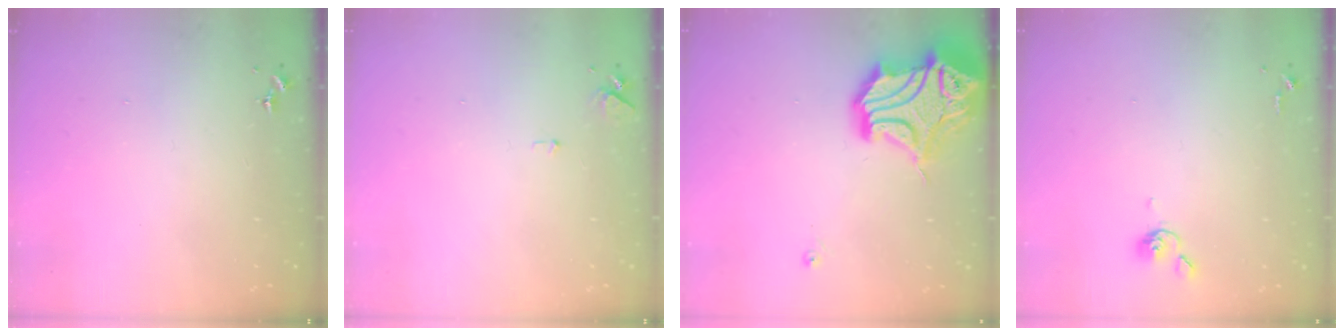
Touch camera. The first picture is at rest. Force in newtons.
{"total": 5.6, "press": 5.5, "slide": 0.8}
{"total": 19.6, "press": 19.4, "slide": 2.5}
{"total": 4.6, "press": 4.5, "slide": 0.5}